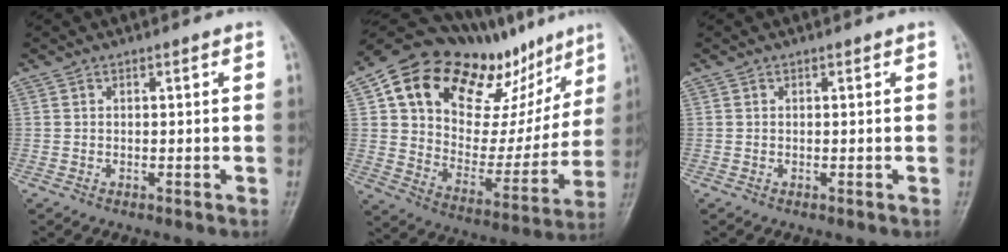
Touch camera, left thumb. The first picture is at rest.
{"total": 26.4, "force": [15.5, 15.1, 15.1], "torque": [-0.177, -0.013, 0.257]}
{"total": 0.0}